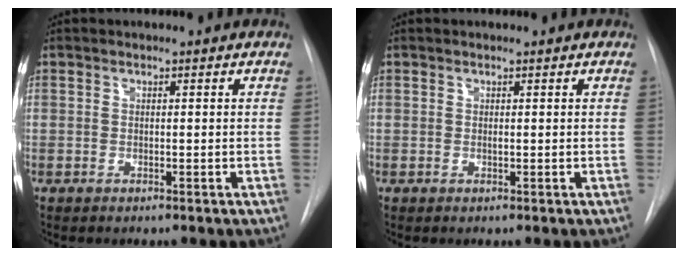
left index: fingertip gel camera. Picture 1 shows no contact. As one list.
[{"total": 0.0}]